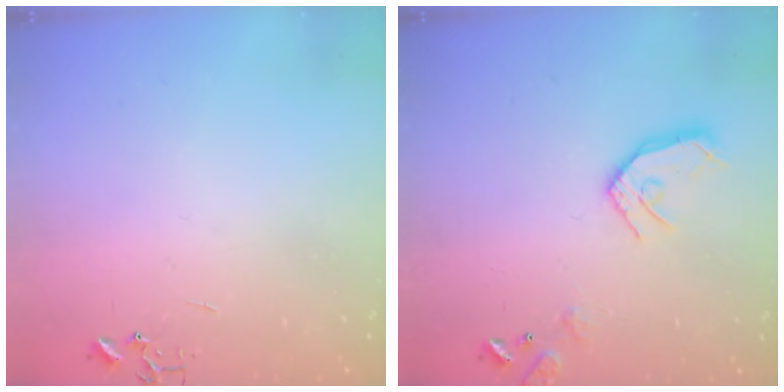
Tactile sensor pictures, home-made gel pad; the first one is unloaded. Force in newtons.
{"total": 12.7, "press": 12.6, "slide": 1.6}